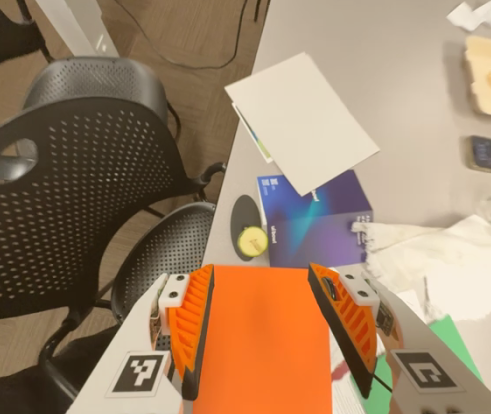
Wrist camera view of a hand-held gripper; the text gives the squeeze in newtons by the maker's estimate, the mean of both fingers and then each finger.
{"total": 0.0}